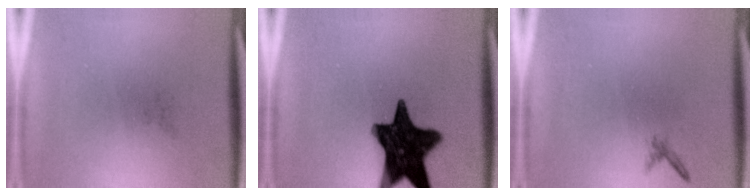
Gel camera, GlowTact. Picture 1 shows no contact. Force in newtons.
{"total": 16.4}
{"total": 0.6}